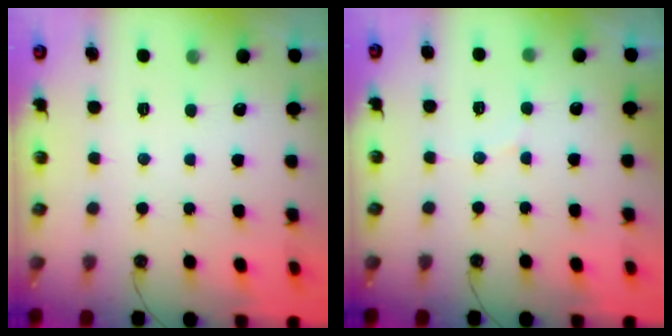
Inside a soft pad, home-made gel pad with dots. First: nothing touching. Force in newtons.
{"total": 5.9, "press": 5.6, "slide": 1.9}